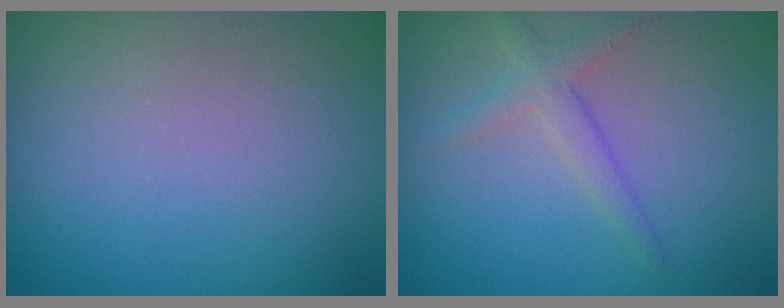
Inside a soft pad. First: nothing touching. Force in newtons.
{"total": 2.3, "press": 2.3, "slide": 0.1}